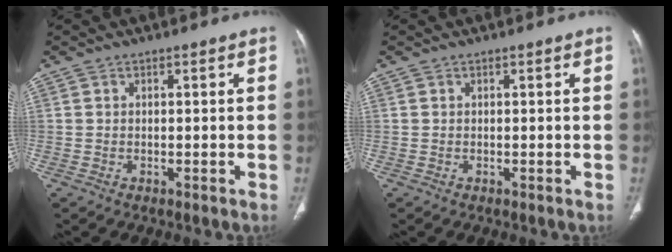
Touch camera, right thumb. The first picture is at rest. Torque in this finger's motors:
{"motor_torque": [-0.15, 0.15, 0.00, 0.00, 0.00]}